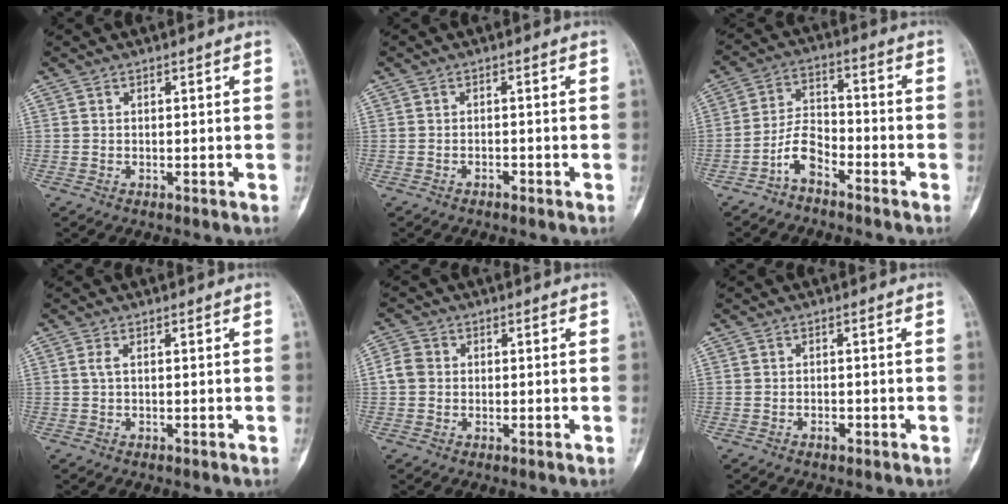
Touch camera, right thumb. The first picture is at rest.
{"total": 1.0, "force": [-0.8, 0.5, 0.4], "torque": [-0.008, 0.005, -0.013]}
{"total": 6.4, "force": [-4.3, 3.0, 3.7], "torque": [-0.068, 0.044, -0.091]}
{"total": 1.1, "force": [0.2, 0.3, 1.0], "torque": [-0.029, 0.004, 0.004]}
{"total": 3.4, "force": [-0.1, 3.0, 1.7], "torque": [-0.029, 0.009, -0.008]}
{"total": 1.2, "force": [-0.7, 0.7, 0.8], "torque": [-0.012, 0.005, -0.012]}